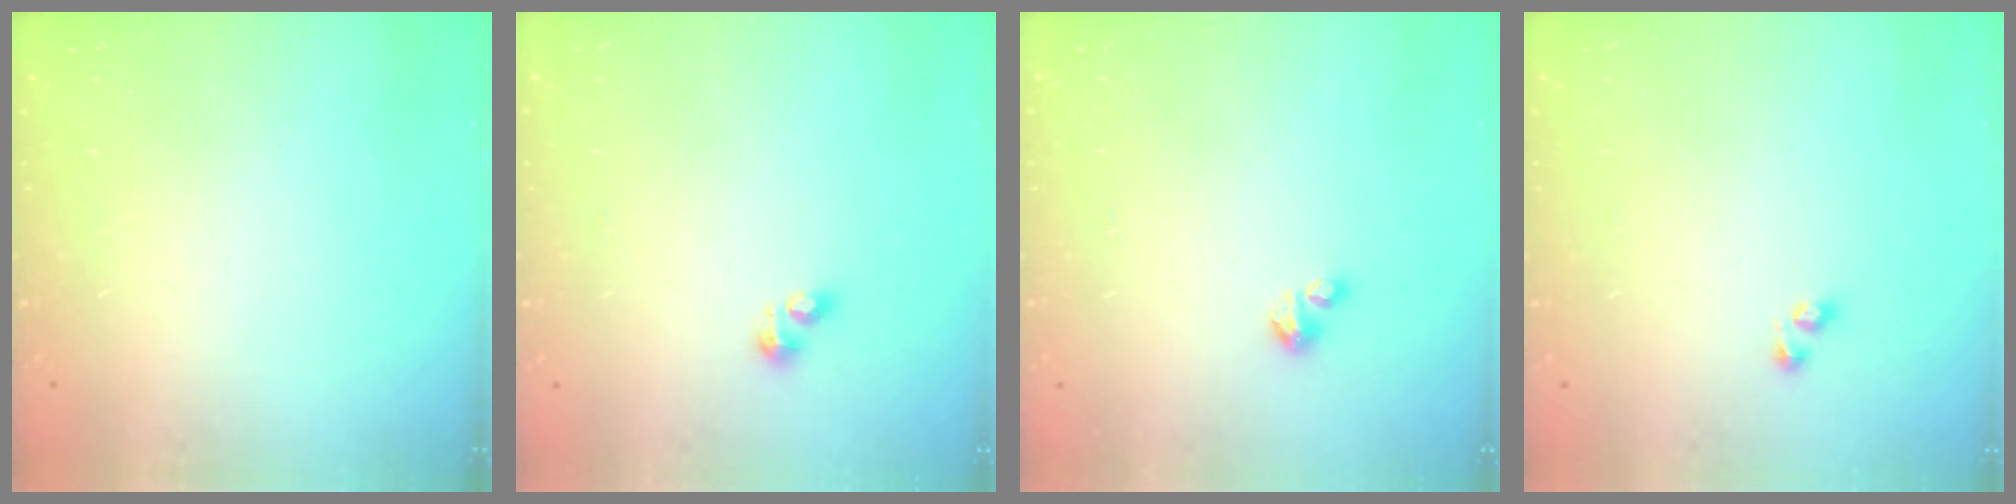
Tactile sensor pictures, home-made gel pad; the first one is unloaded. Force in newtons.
{"total": 3.4, "press": 3.4, "slide": 0.5}
{"total": 1.7, "press": 1.7, "slide": 0.2}
{"total": 2.4, "press": 2.0, "slide": 1.3}